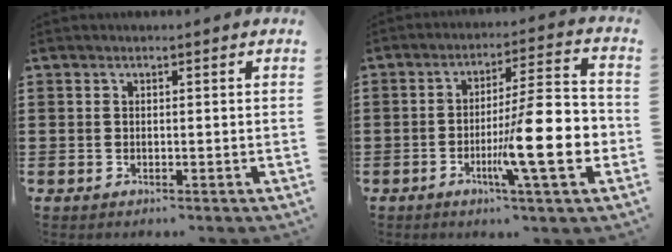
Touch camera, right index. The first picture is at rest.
{"total": 14.8, "force": [-4.0, 2.8, 14.0], "torque": [-0.208, -0.011, -0.067]}